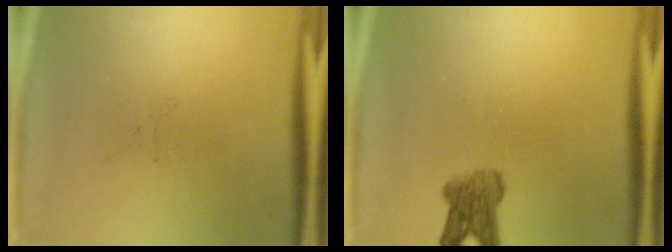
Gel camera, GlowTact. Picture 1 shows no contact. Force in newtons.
{"total": 4.7}